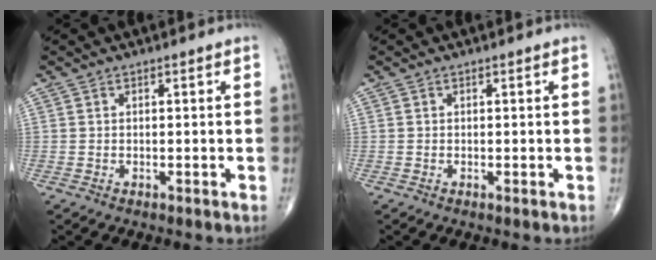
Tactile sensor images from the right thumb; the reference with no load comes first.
{"total": 0.0}